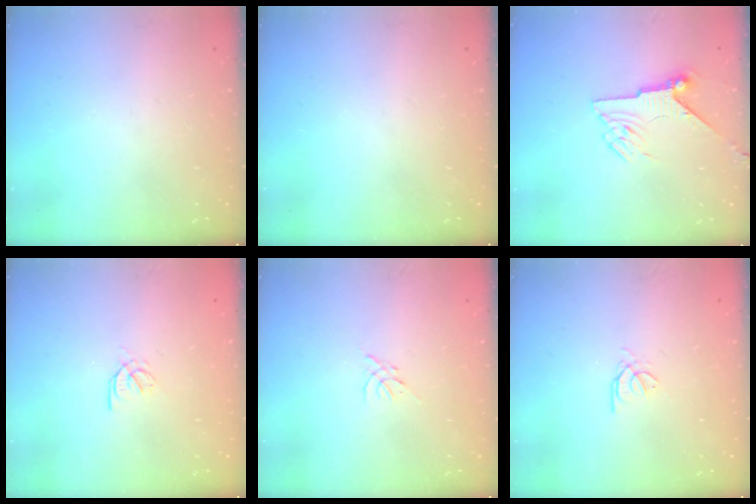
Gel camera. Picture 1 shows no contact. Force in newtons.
{"total": 0.0}
{"total": 6.7, "press": 6.7, "slide": 1.0}
{"total": 2.6, "press": 2.5, "slide": 0.6}
{"total": 0.0}
{"total": 0.7, "press": 0.6, "slide": 0.4}